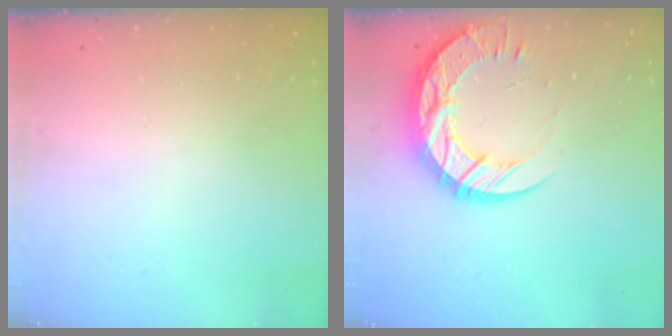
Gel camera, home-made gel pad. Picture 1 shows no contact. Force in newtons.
{"total": 18.6, "press": 18.5, "slide": 1.6}